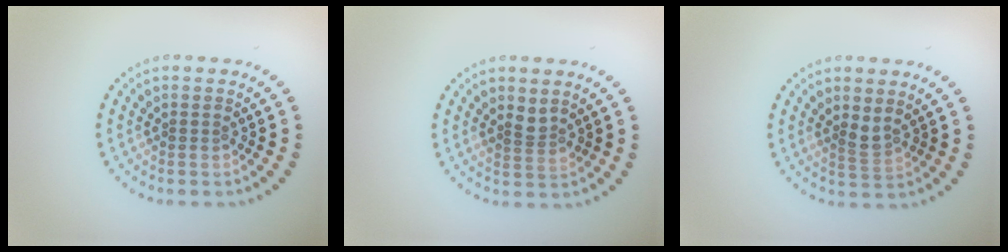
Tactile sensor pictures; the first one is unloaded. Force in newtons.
{"total": 1.5, "press": 1.1, "slide": 1.0}
{"total": 1.5, "press": 1.1, "slide": 1.0}